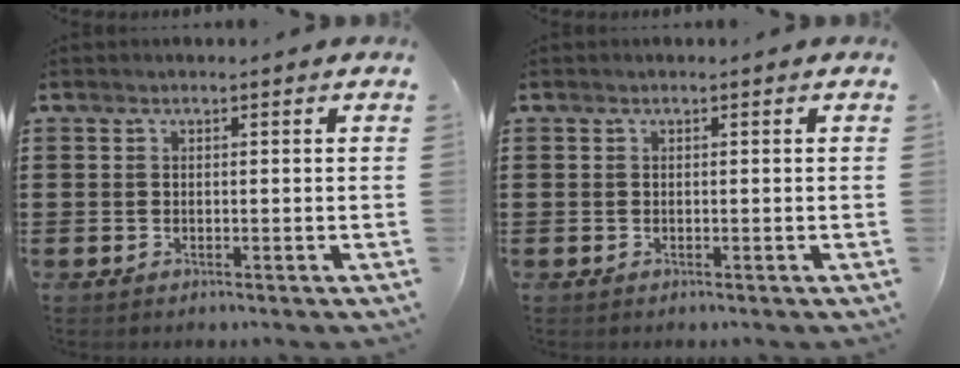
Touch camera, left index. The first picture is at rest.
{"total": 0.0}